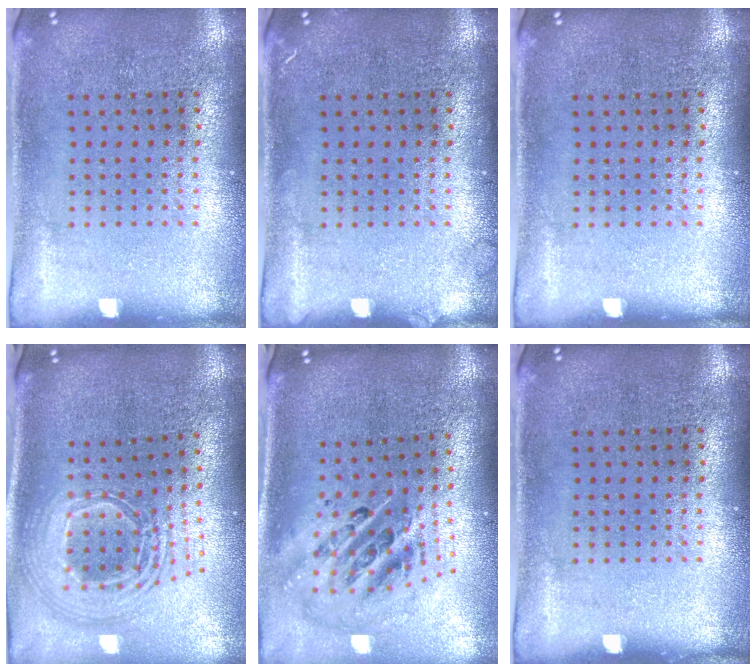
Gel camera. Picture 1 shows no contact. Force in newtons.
{"total": 0.8, "press": 0.7, "slide": 0.2}
{"total": 0.0}
{"total": 2.5, "press": 1.8, "slide": 1.7}
{"total": 2.7, "press": 1.8, "slide": 2.0}
{"total": 0.0}